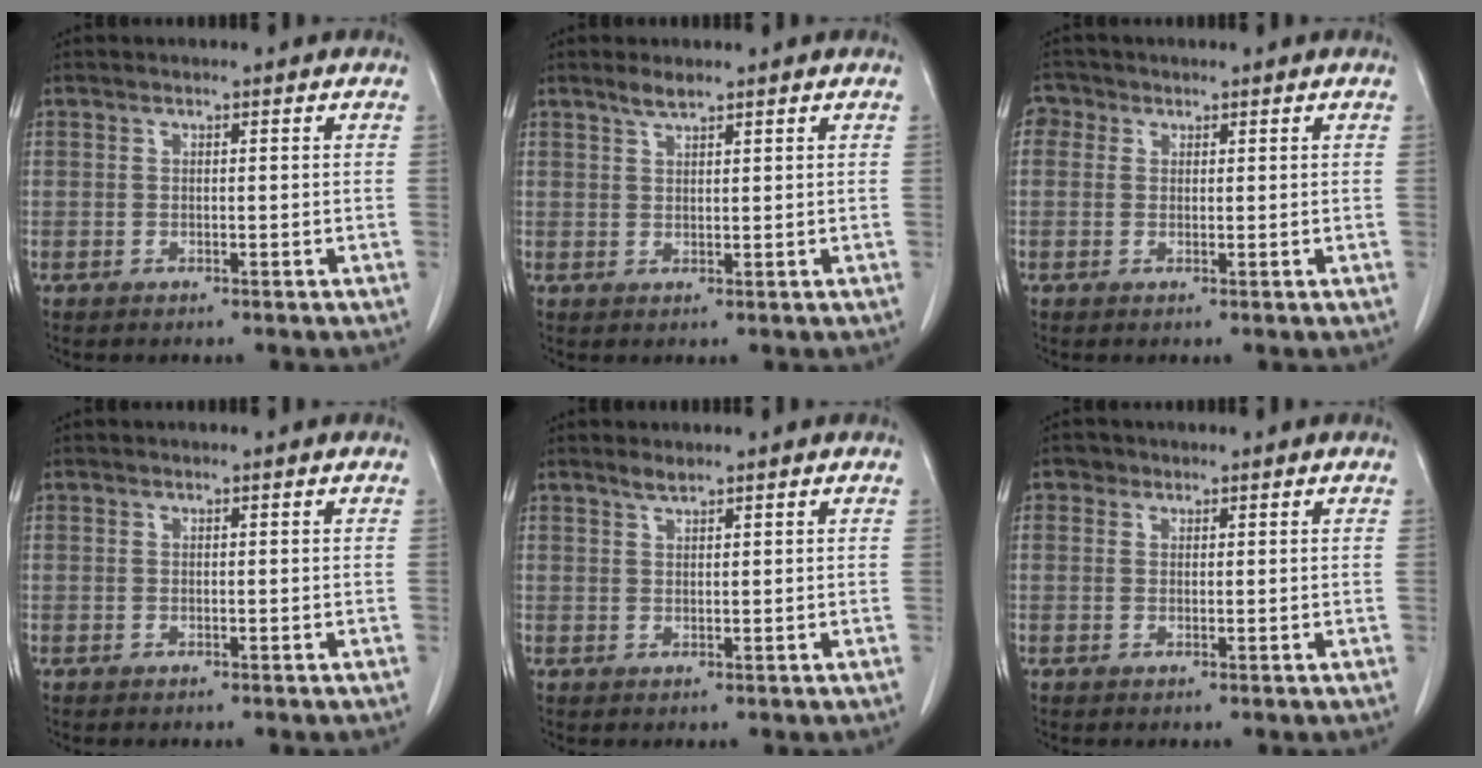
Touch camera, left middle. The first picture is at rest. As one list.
[{"total": 2.0, "force": [1.7, 0.2, 1.1], "torque": [-0.028, 0.001, 0.035]}, {"total": 2.2, "force": [0.9, 1.9, 0.6], "torque": [-0.006, 0.006, 0.010]}, {"total": 0.0}, {"total": 1.3, "force": [1.2, 0.0, 0.5], "torque": [-0.013, -0.002, 0.025]}, {"total": 1.2, "force": [0.7, 1.0, 0.1], "torque": [0.004, 0.000, 0.007]}]